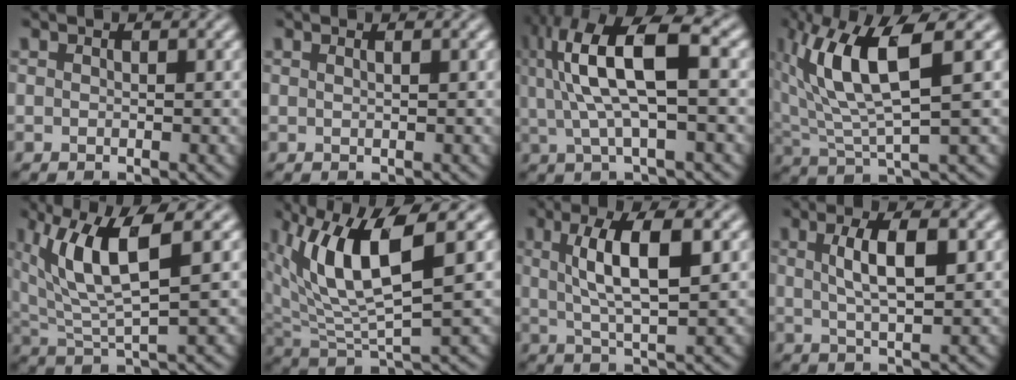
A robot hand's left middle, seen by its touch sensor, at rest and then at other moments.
{"total": 1.0, "force": [0.4, 0.5, 0.8], "torque": [0.000, 0.001, -0.007]}
{"total": 9.4, "force": [1.7, 2.9, 8.7], "torque": [-0.185, 0.013, 0.035]}
{"total": 8.0, "force": [2.3, 2.4, 7.3], "torque": [-0.161, 0.002, 0.048]}
{"total": 7.0, "force": [2.4, 1.9, 6.3], "torque": [-0.139, 0.001, 0.052]}
{"total": 8.4, "force": [2.6, 2.9, 7.4], "torque": [-0.160, -0.006, 0.052]}
{"total": 6.7, "force": [1.3, 1.9, 6.3], "torque": [-0.115, 0.006, 0.026]}
{"total": 4.4, "force": [0.8, 1.3, 4.2], "torque": [-0.084, 0.002, 0.019]}